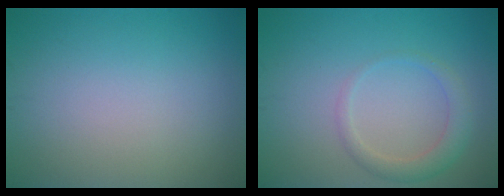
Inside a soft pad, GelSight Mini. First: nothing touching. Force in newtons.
{"total": 2.2, "press": 2.2, "slide": 0.3}